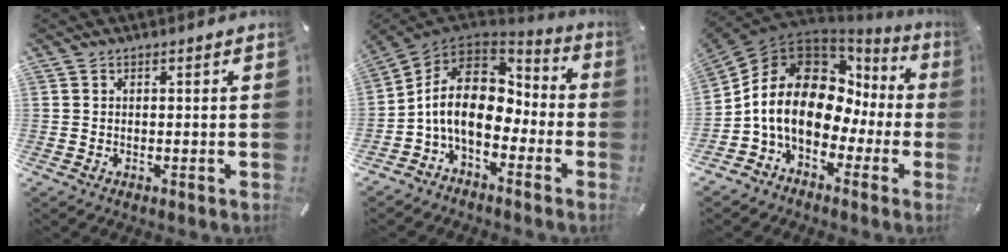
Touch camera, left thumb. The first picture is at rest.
{"total": 13.6, "force": [-2.1, 9.5, 9.4], "torque": [-0.193, 0.010, -0.038]}
{"total": 17.2, "force": [0.8, 13.2, 11.0], "torque": [-0.207, -0.015, 0.009]}